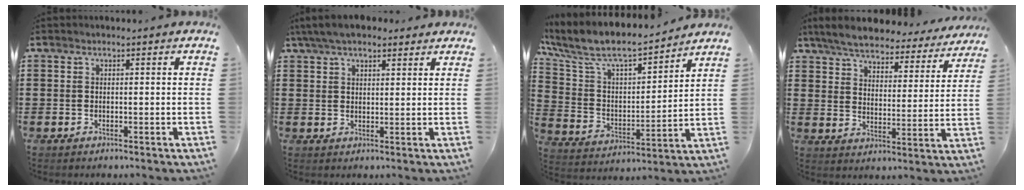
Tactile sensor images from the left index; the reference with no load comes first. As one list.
[{"total": 5.2, "force": [4.2, 1.5, 2.7], "torque": [-0.062, 0.000, 0.079]}, {"total": 8.1, "force": [6.9, 1.9, 3.7], "torque": [-0.106, -0.048, 0.112]}, {"total": 5.8, "force": [5.6, 0.7, 1.5], "torque": [-0.059, -0.035, 0.096]}]